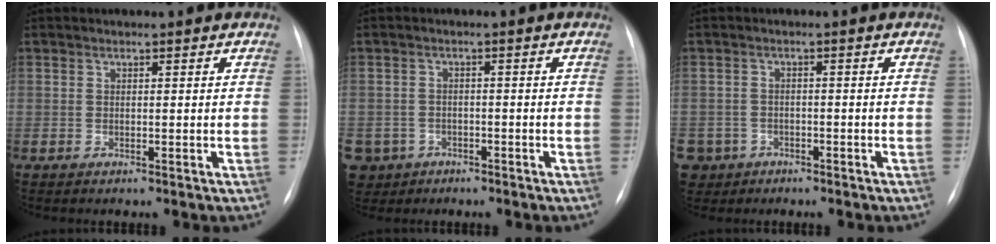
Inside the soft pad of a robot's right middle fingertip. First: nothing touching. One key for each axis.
{"total": 8.4, "fx": -4.2, "fy": 7.1, "fz": 1.5, "tx": -0.055, "ty": 0.007, "tz": -0.064}
{"total": 7.4, "fx": -4.0, "fy": 6.2, "fz": 0.9, "tx": -0.037, "ty": 0.007, "tz": -0.062}